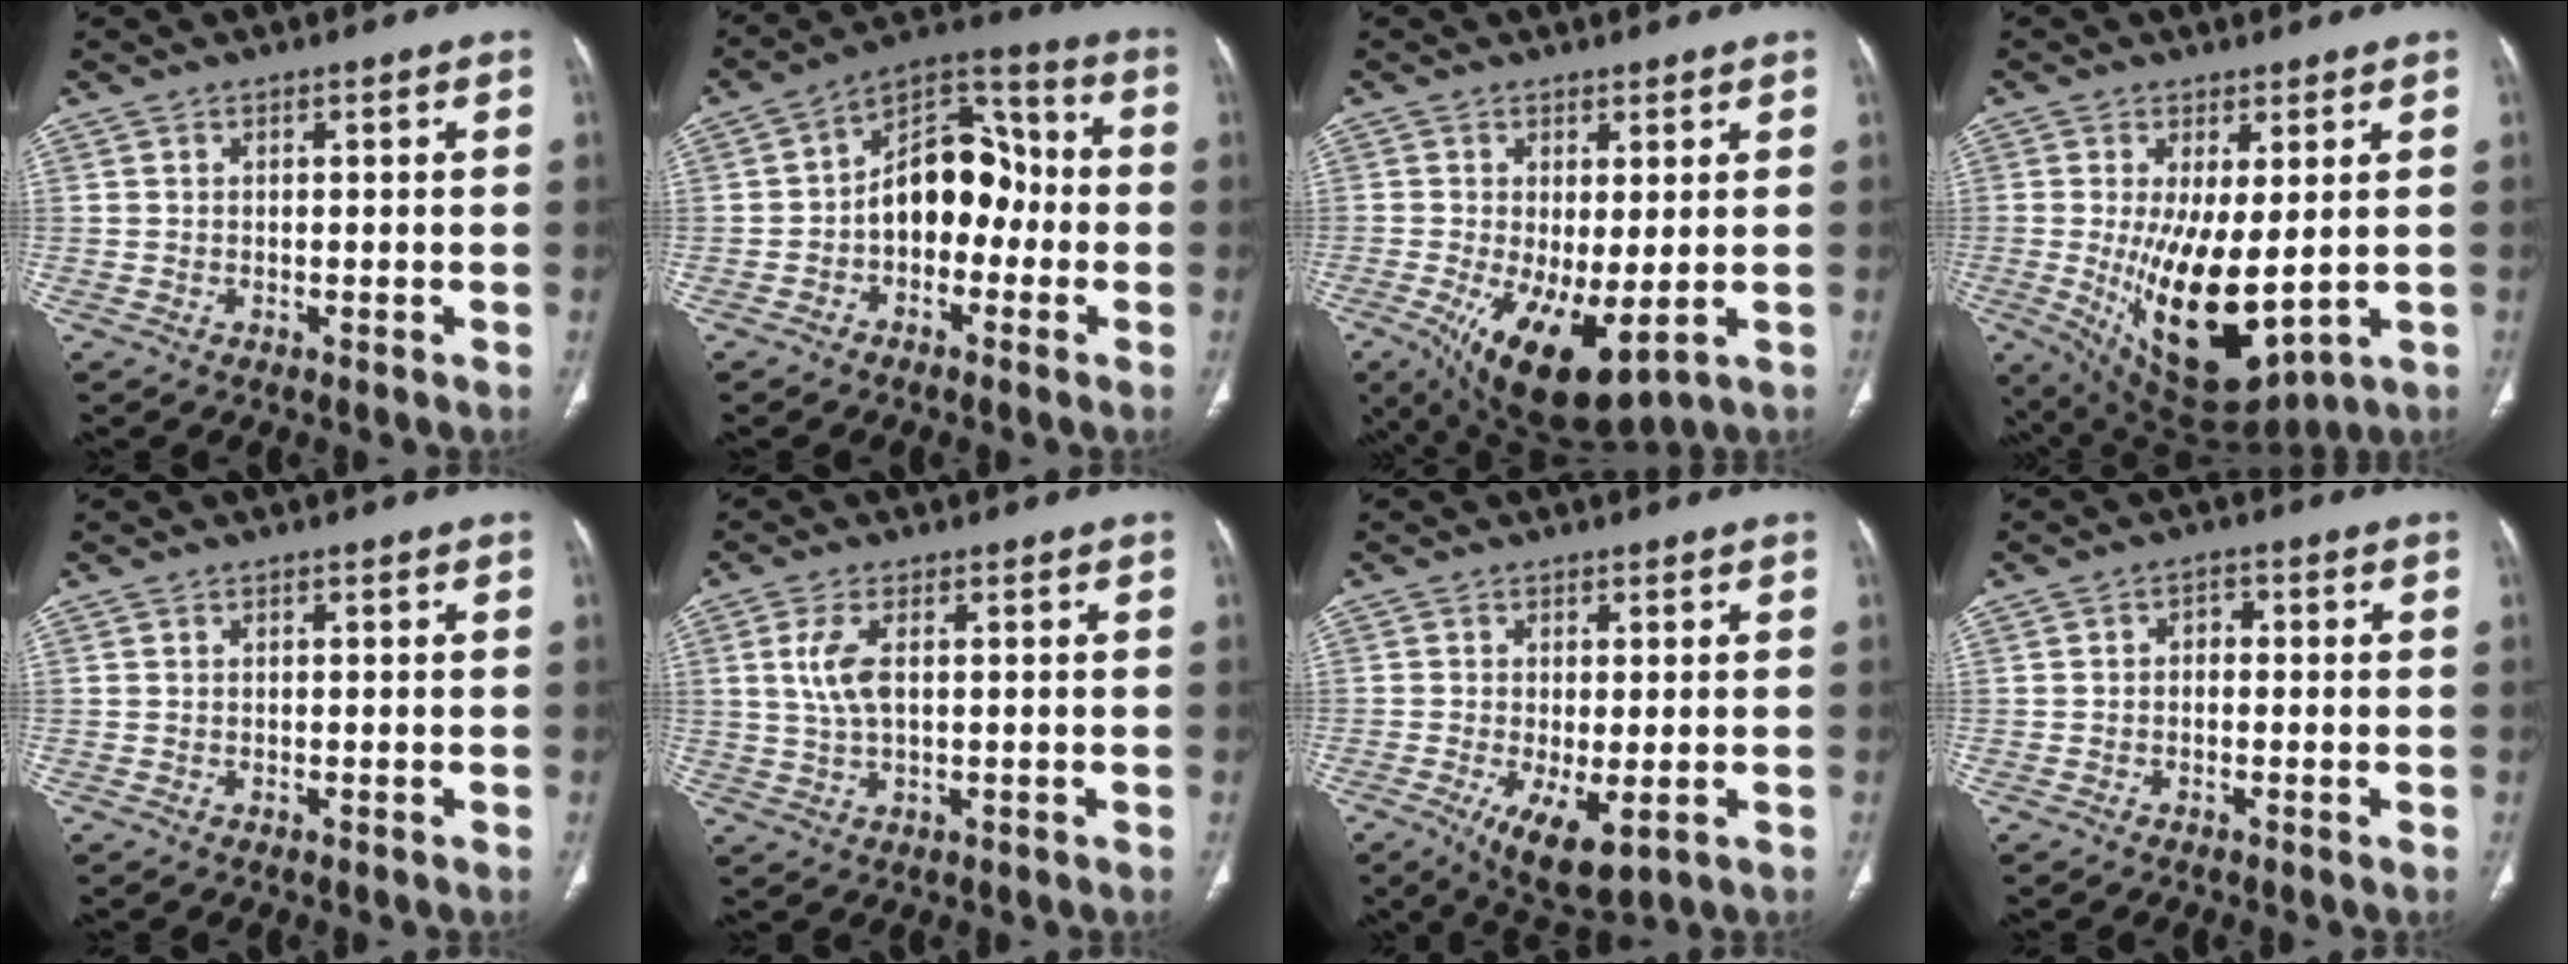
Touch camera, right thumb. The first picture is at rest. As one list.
[{"total": 13.1, "force": [-1.9, 8.9, 9.5], "torque": [-0.108, 0.049, -0.046]}, {"total": 12.4, "force": [-2.8, 5.0, 11.0], "torque": [-0.196, -0.024, -0.024]}, {"total": 14.7, "force": [-0.9, 6.1, 13.4], "torque": [-0.223, -0.029, 0.012]}, {"total": 0.0}, {"total": 5.3, "force": [1.1, 2.3, 4.6], "torque": [-0.112, 0.001, 0.025]}, {"total": 8.1, "force": [-2.6, 3.0, 7.1], "torque": [-0.123, -0.021, -0.034]}, {"total": 2.0, "force": [-0.3, 1.6, 1.2], "torque": [-0.009, 0.010, -0.012]}]